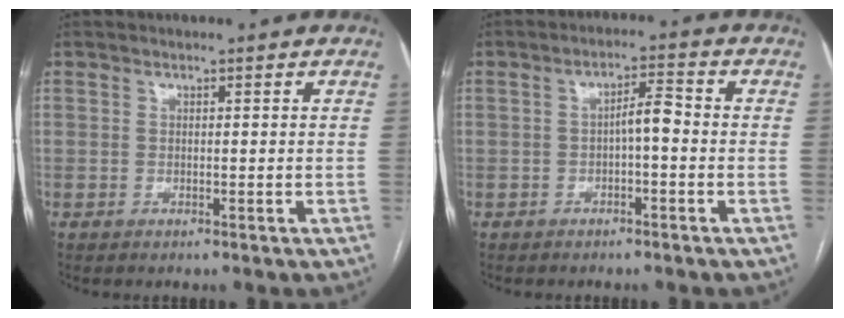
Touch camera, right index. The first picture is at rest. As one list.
[{"total": 3.6, "force": [-0.4, 0.9, 3.4], "torque": [-0.054, 0.015, -0.006]}]